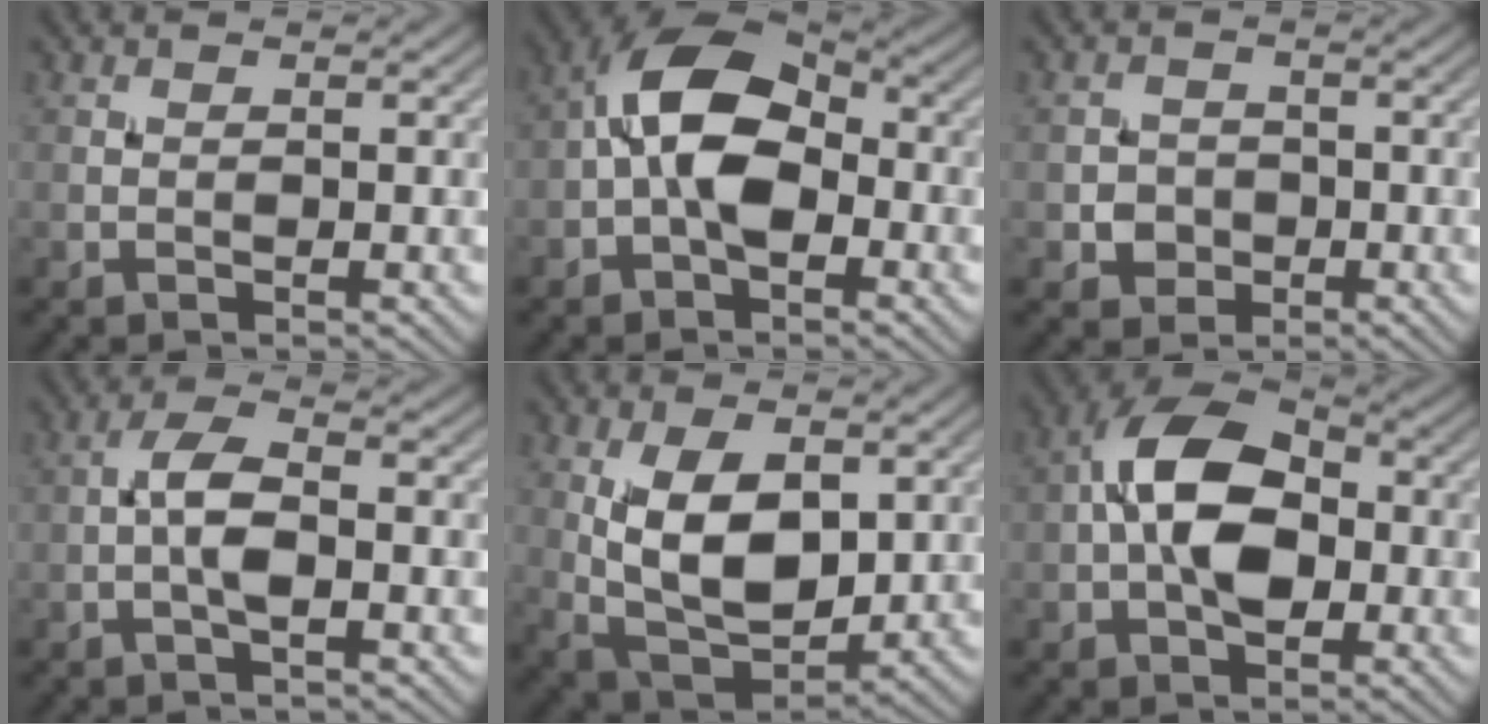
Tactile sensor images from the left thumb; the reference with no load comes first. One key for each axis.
{"total": 9.8, "fx": -1.0, "fy": 5.9, "fz": 7.8, "tx": -0.145, "ty": 0.018, "tz": -0.034}
{"total": 2.9, "fx": -0.8, "fy": 2.7, "fz": 0.8, "tx": -0.011, "ty": -0.004, "tz": -0.021}
{"total": 4.1, "fx": -0.9, "fy": 1.3, "fz": 3.8, "tx": -0.078, "ty": 0.011, "tz": -0.027}
{"total": 10.9, "fx": 2.0, "fy": 6.1, "fz": 8.7, "tx": -0.182, "ty": -0.010, "tz": 0.040}
{"total": 10.3, "fx": -0.6, "fy": 6.3, "fz": 8.2, "tx": -0.151, "ty": 0.015, "tz": -0.026}